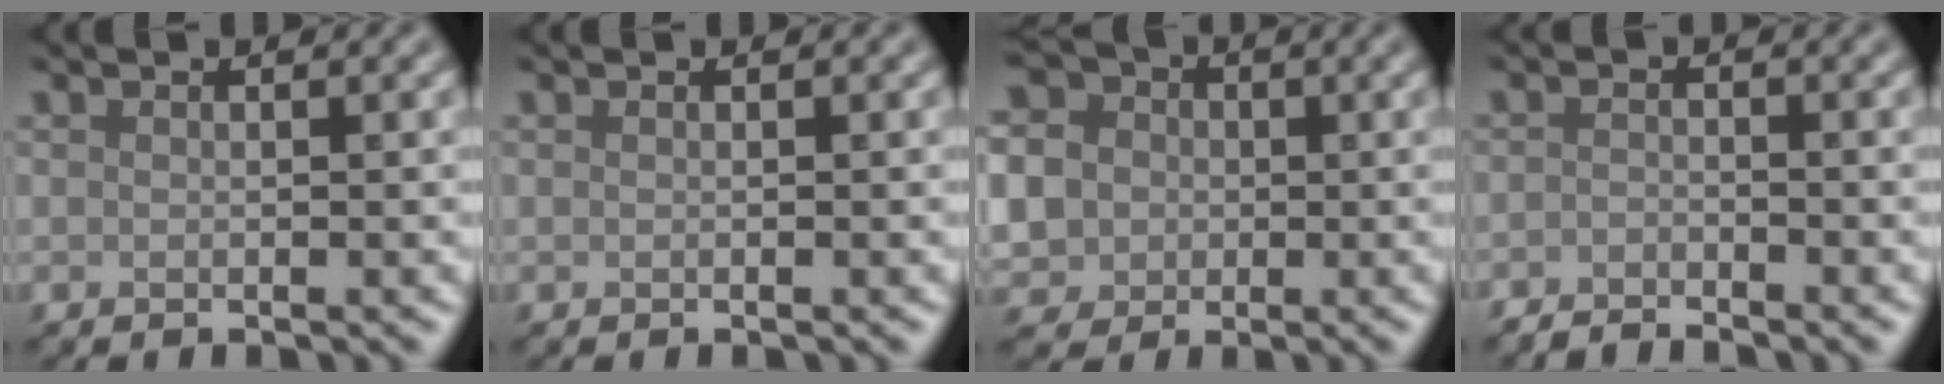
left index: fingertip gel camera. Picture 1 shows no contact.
{"total": 0.0}
{"total": 10.5, "force": [0.3, 9.6, 4.2], "torque": [-0.104, 0.023, -0.025]}
{"total": 1.6, "force": [-1.6, 0.2, 0.3], "torque": [-0.003, 0.001, -0.034]}